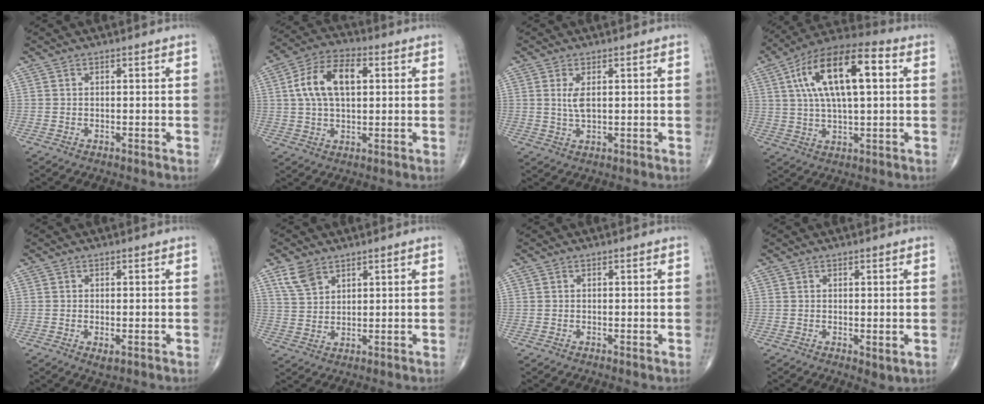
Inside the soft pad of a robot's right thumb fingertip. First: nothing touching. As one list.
[{"total": 12.0, "force": [2.4, 6.7, 9.6], "torque": [-0.175, 0.019, 0.038]}, {"total": 3.1, "force": [0.7, 1.2, 2.8], "torque": [-0.058, -0.006, 0.019]}, {"total": 18.3, "force": [4.6, 7.1, 16.2], "torque": [-0.283, 0.022, 0.071]}, {"total": 1.6, "force": [-0.5, 0.7, 1.4], "torque": [-0.024, -0.004, -0.007]}, {"total": 5.2, "force": [3.4, 3.1, 2.5], "torque": [-0.040, -0.012, 0.074]}, {"total": 0.0}, {"total": 2.1, "force": [-0.2, 0.9, 1.9], "torque": [-0.027, -0.009, -0.003]}]